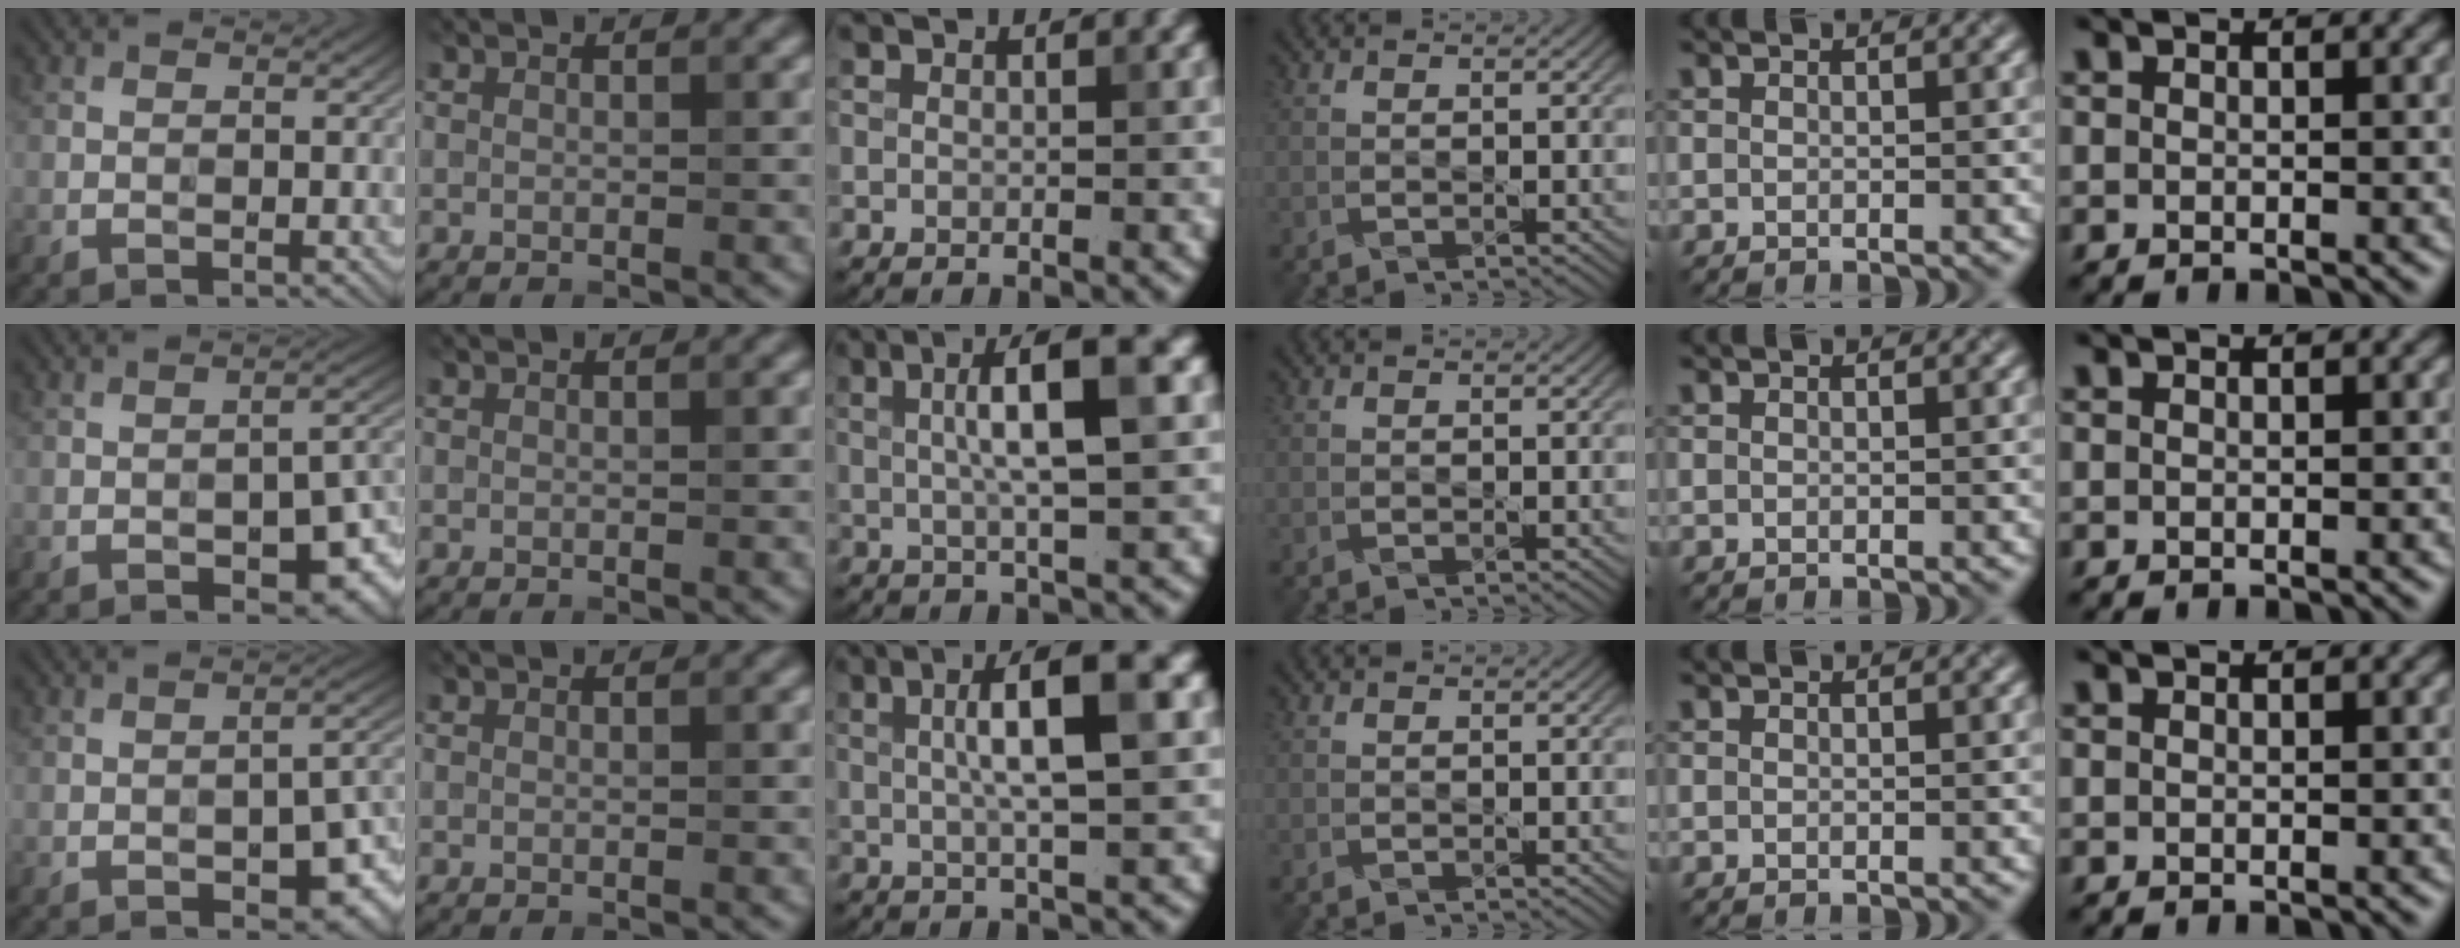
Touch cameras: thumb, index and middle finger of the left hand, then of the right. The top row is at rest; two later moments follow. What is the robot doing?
{"motion": "dispense", "object": "glue bottle"}